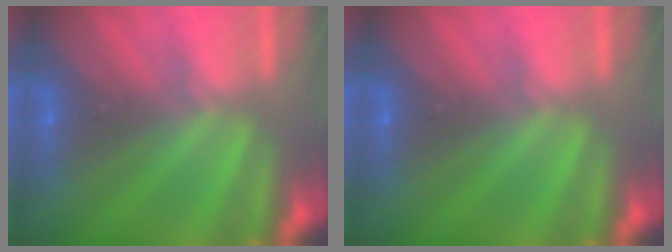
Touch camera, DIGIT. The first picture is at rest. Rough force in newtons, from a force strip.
{"total": 0.0}